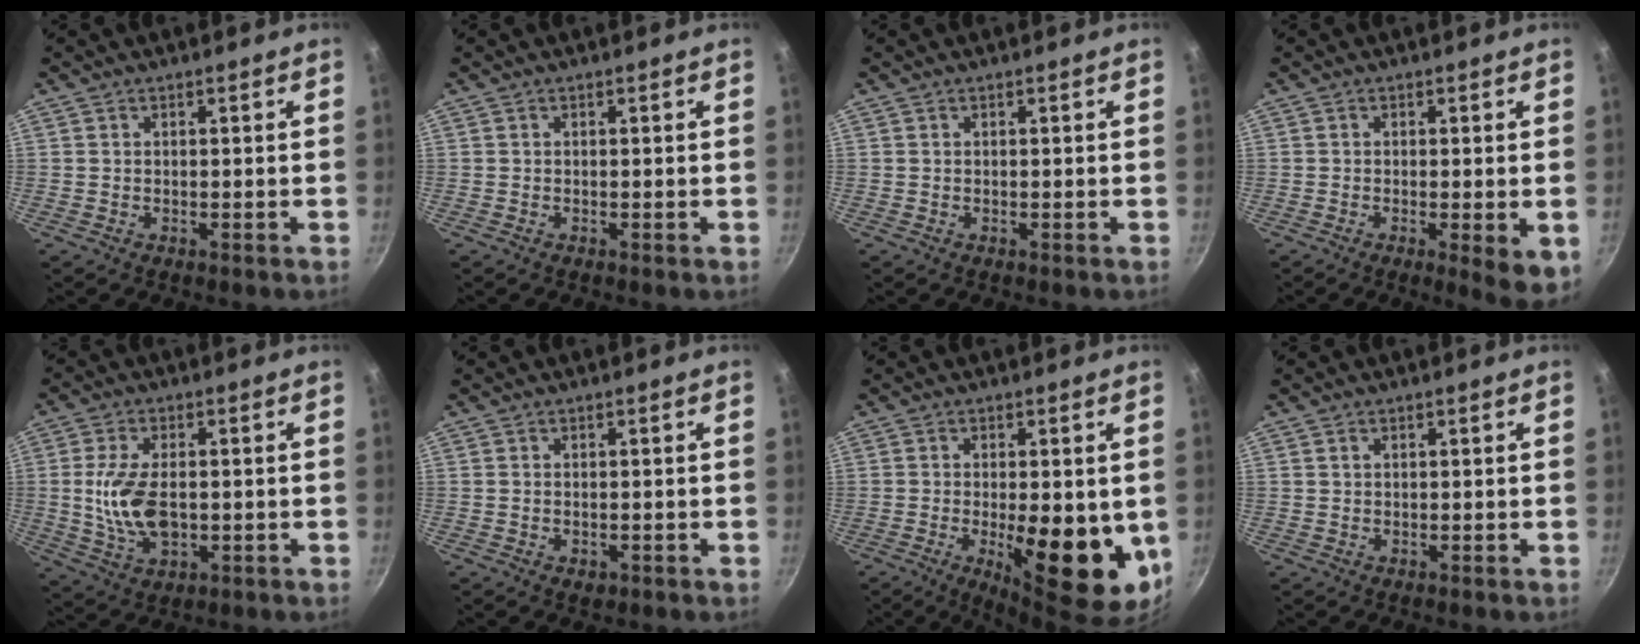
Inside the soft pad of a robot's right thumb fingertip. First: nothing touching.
{"total": 0.0}
{"total": 0.0}
{"total": 5.8, "force": [-1.3, 1.2, 5.5], "torque": [-0.068, -0.010, -0.013]}
{"total": 10.6, "force": [-0.3, 5.9, 8.8], "torque": [-0.165, 0.000, -0.004]}
{"total": 1.4, "force": [-0.5, 0.9, 1.0], "torque": [-0.013, -0.003, -0.006]}
{"total": 14.9, "force": [-2.4, 5.4, 13.7], "torque": [-0.178, -0.009, -0.023]}
{"total": 0.7, "force": [0.3, 0.5, 0.3], "torque": [-0.004, 0.002, 0.006]}